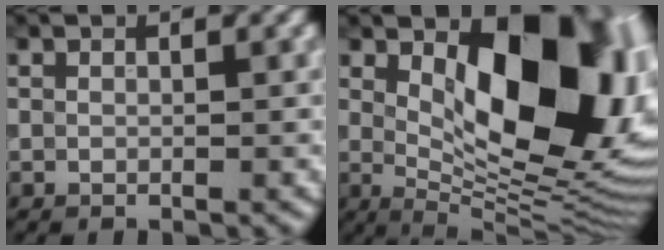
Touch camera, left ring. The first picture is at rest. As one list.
[{"total": 13.6, "force": [2.8, 6.4, 11.6], "torque": [-0.143, 0.000, 0.044]}]